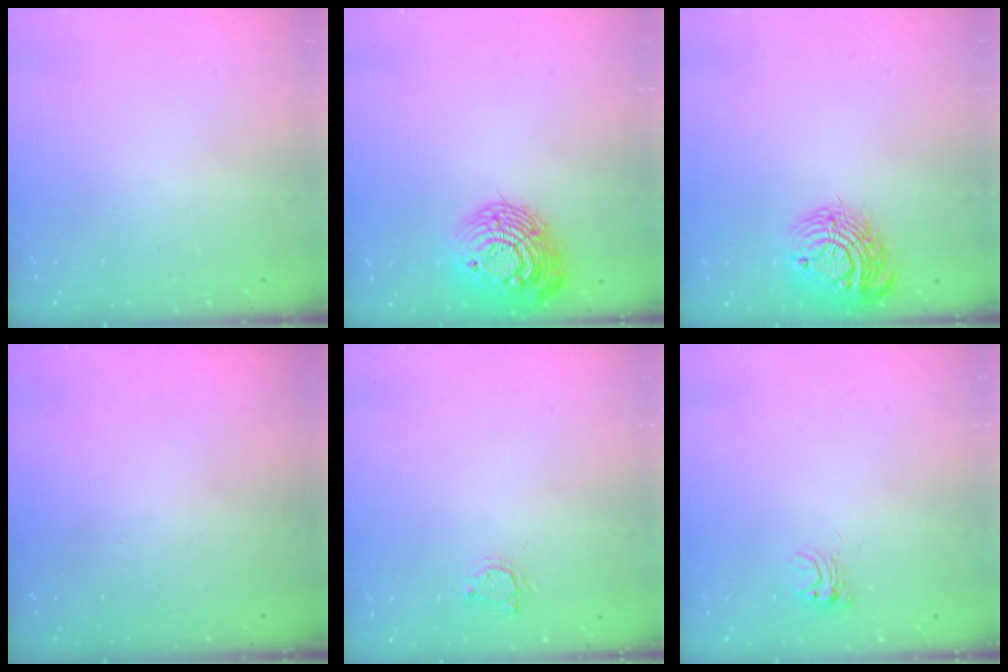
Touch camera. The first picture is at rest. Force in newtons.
{"total": 16.8, "press": 16.7, "slide": 1.5}
{"total": 14.7, "press": 14.6, "slide": 1.1}
{"total": 0.0}
{"total": 3.7, "press": 3.6, "slide": 0.5}
{"total": 4.6, "press": 4.6, "slide": 0.3}